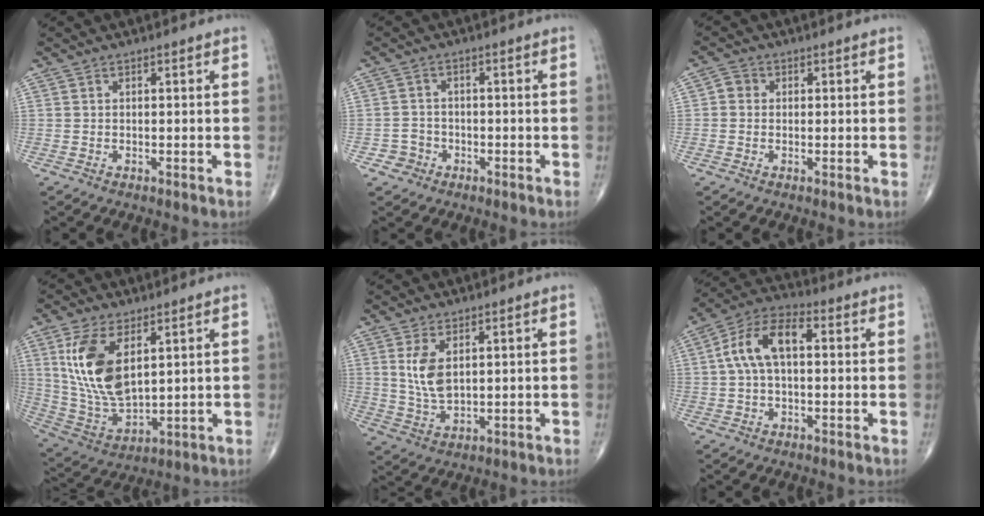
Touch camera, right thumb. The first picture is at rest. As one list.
[{"total": 3.0, "force": [-1.5, 2.6, 0.0], "torque": [0.014, 0.014, -0.029]}, {"total": 2.2, "force": [0.1, 2.0, 0.9], "torque": [-0.004, 0.005, -0.004]}, {"total": 15.4, "force": [5.1, 7.7, 12.3], "torque": [-0.238, -0.023, 0.115]}, {"total": 6.4, "force": [1.9, 3.3, 5.1], "torque": [-0.097, -0.013, 0.047]}, {"total": 10.4, "force": [1.3, 5.5, 8.8], "torque": [-0.172, 0.035, 0.014]}]